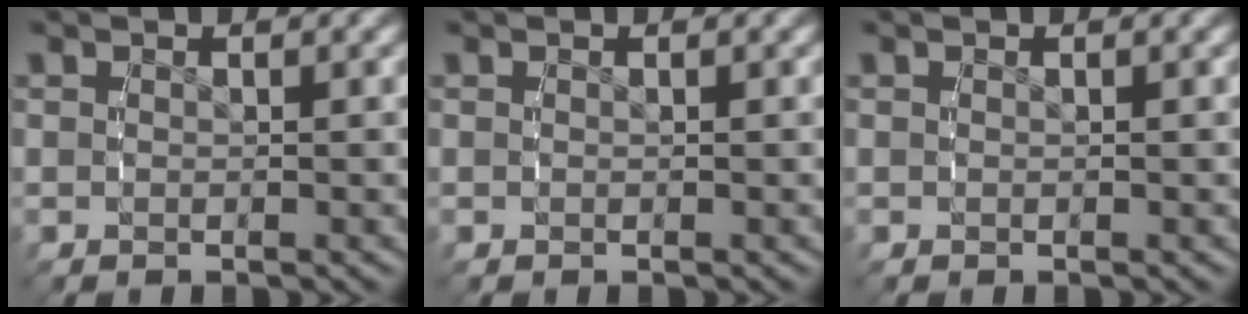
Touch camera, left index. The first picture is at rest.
{"total": 0.0}
{"total": 0.0}